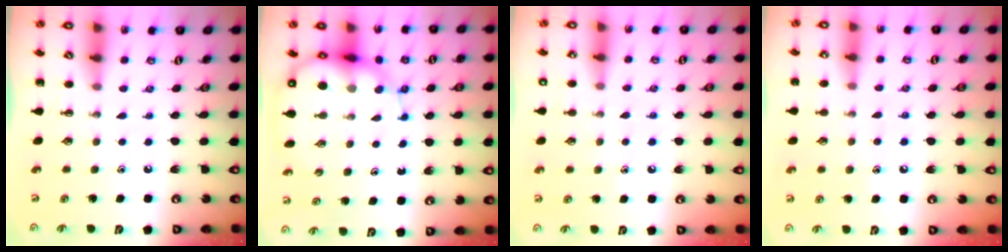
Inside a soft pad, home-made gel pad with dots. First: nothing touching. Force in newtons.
{"total": 10.3, "press": 9.9, "slide": 2.8}
{"total": 7.0, "press": 6.7, "slide": 1.9}
{"total": 7.1, "press": 6.9, "slide": 1.6}